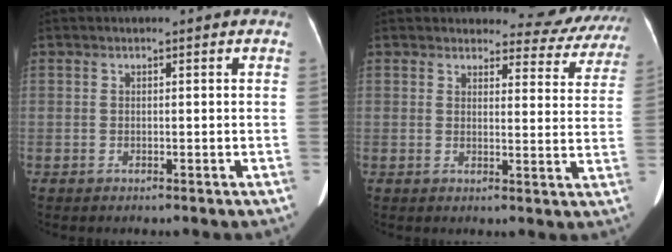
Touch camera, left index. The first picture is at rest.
{"total": 10.3, "force": [9.8, 3.0, 0.3], "torque": [0.028, -0.032, 0.085]}